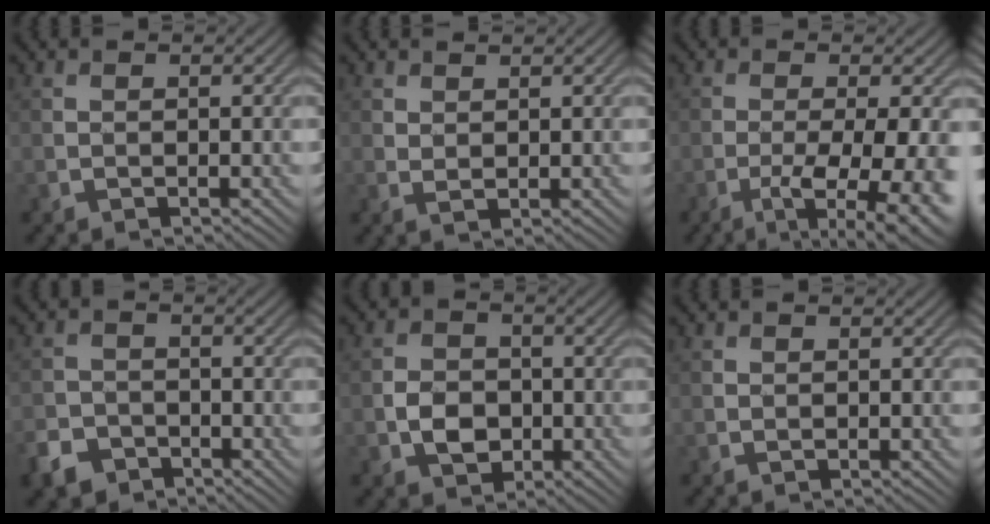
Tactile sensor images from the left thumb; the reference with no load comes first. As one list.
[{"total": 1.3, "force": [1.0, 0.5, 0.6], "torque": [-0.017, -0.004, 0.023]}, {"total": 10.1, "force": [-3.7, 3.2, 8.8], "torque": [-0.138, -0.011, -0.045]}, {"total": 4.6, "force": [-3.0, 3.1, 1.6], "torque": [-0.039, -0.006, -0.062]}, {"total": 4.3, "force": [-1.1, 3.5, 2.3], "torque": [-0.041, -0.003, -0.021]}, {"total": 0.0}]